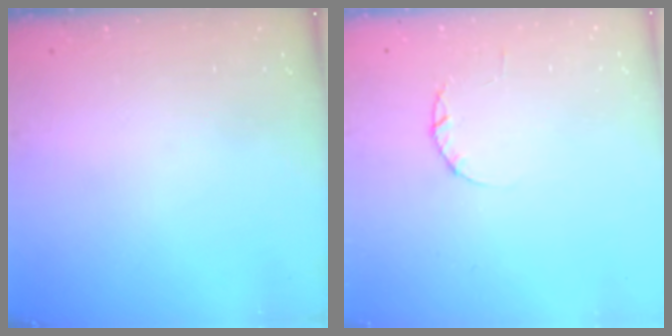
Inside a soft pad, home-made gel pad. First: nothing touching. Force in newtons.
{"total": 1.7, "press": 1.7, "slide": 0.3}